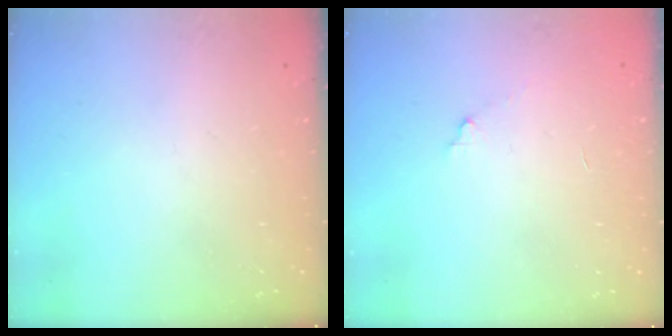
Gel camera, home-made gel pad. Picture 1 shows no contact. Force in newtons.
{"total": 4.7, "press": 4.7, "slide": 0.3}